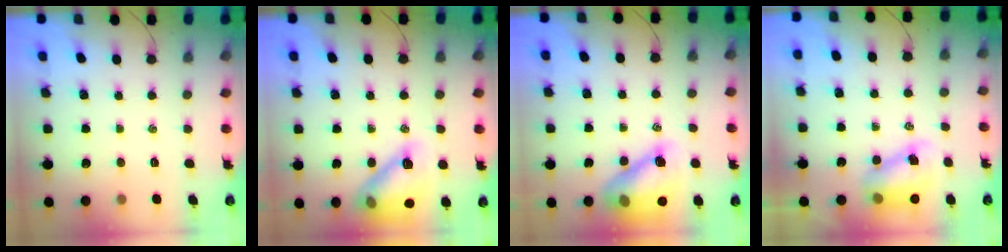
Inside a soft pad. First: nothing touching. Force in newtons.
{"total": 14.6, "press": 14.6, "slide": 0.8}
{"total": 14.5, "press": 13.8, "slide": 4.3}
{"total": 7.8, "press": 7.5, "slide": 2.0}